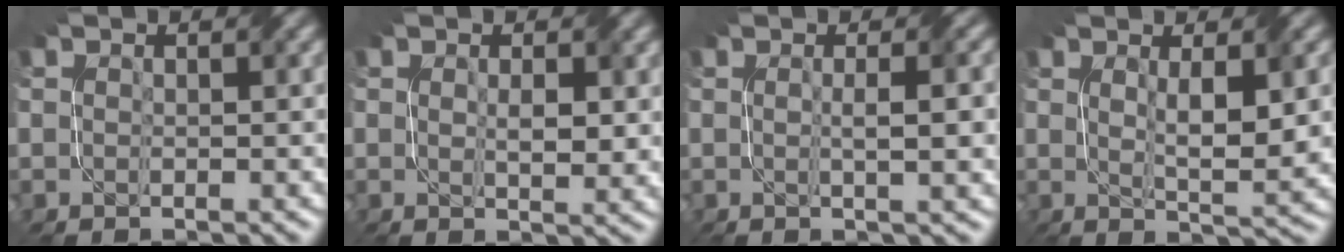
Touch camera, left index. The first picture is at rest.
{"total": 2.6, "force": [0.3, 1.1, 2.4], "torque": [-0.044, -0.007, 0.009]}
{"total": 3.8, "force": [0.1, 0.8, 3.7], "torque": [-0.048, 0.006, 0.001]}
{"total": 5.2, "force": [0.7, 1.0, 5.0], "torque": [-0.089, -0.004, 0.018]}